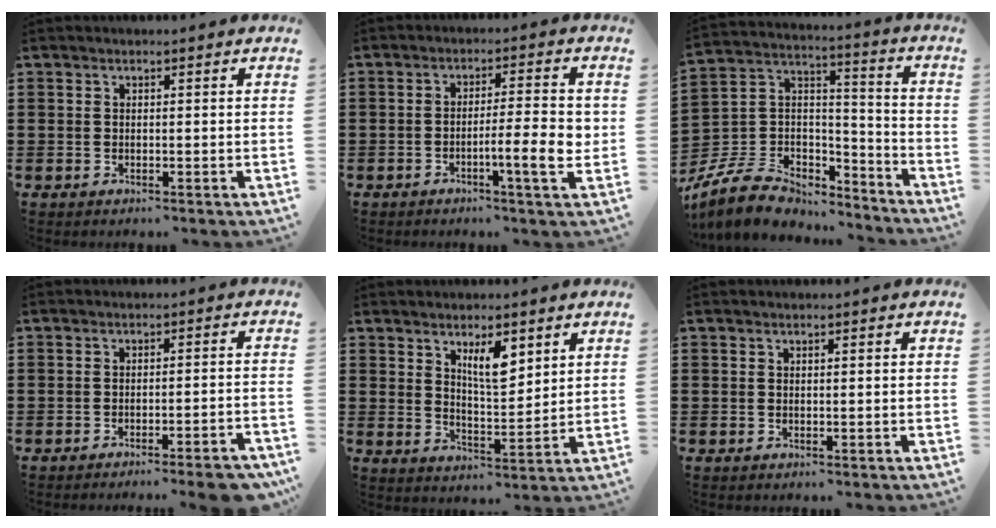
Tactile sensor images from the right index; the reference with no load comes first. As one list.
[{"total": 7.2, "force": [-2.1, 0.7, 6.8], "torque": [-0.103, -0.006, -0.037]}, {"total": 8.8, "force": [-6.9, 4.6, 2.9], "torque": [-0.091, 0.003, -0.138]}, {"total": 3.5, "force": [-3.0, -0.1, 1.9], "torque": [-0.029, -0.005, -0.055]}, {"total": 6.1, "force": [3.5, 2.1, 4.6], "torque": [-0.083, -0.005, 0.057]}, {"total": 0.0}]